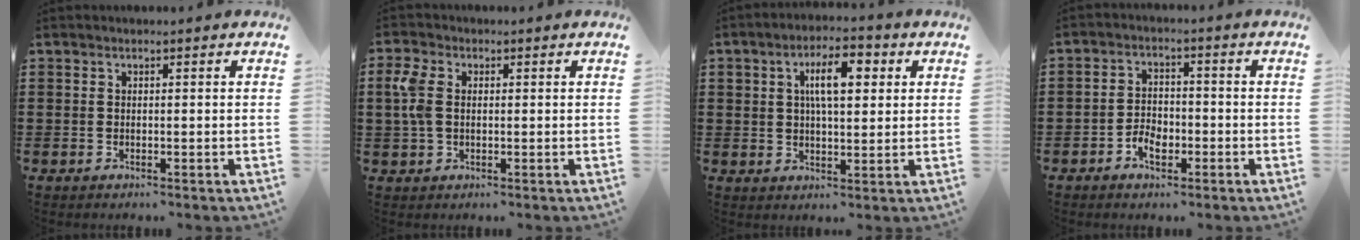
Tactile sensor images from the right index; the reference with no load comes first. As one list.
[{"total": 4.7, "force": [0.8, 3.0, 3.5], "torque": [-0.090, 0.007, 0.008]}, {"total": 7.3, "force": [2.3, 3.1, 6.2], "torque": [-0.113, 0.007, 0.035]}, {"total": 3.8, "force": [-1.9, 2.4, 2.2], "torque": [-0.042, 0.005, -0.036]}]